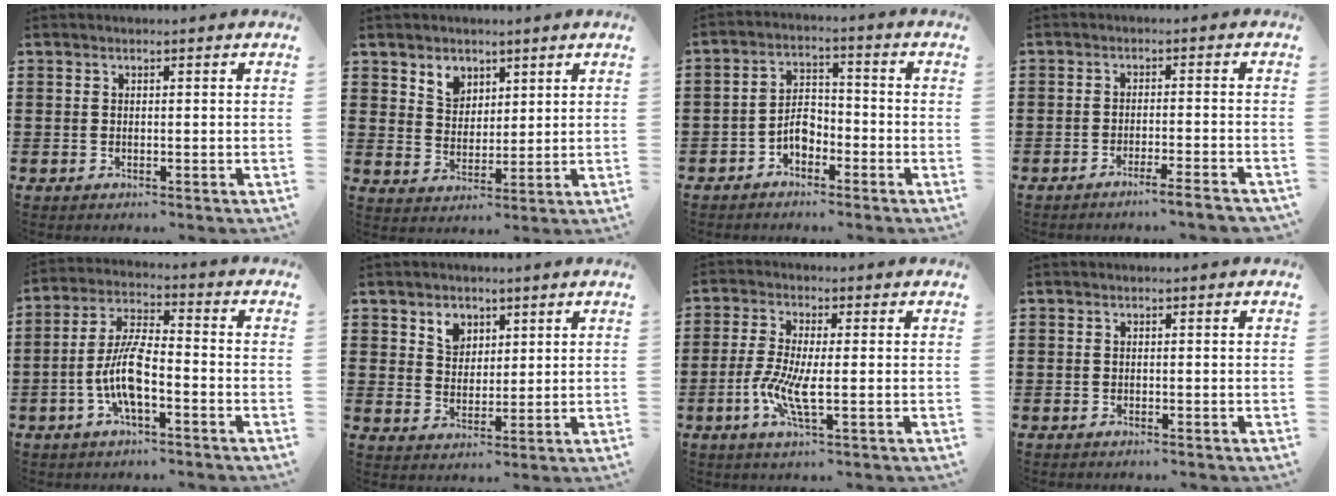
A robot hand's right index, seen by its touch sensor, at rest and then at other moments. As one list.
[{"total": 4.2, "force": [2.9, 3.0, 0.5], "torque": [-0.026, 0.007, 0.054]}, {"total": 4.1, "force": [-2.3, 2.5, 2.3], "torque": [-0.050, 0.007, -0.047]}, {"total": 3.2, "force": [-2.9, -0.5, 1.1], "torque": [-0.016, -0.005, -0.057]}, {"total": 8.2, "force": [-2.8, 2.5, 7.3], "torque": [-0.169, -0.007, -0.060]}, {"total": 4.0, "force": [2.5, 3.0, 0.9], "torque": [-0.024, 0.007, 0.044]}, {"total": 6.5, "force": [-1.5, 1.6, 6.1], "torque": [-0.139, -0.014, -0.035]}, {"total": 0.0}]